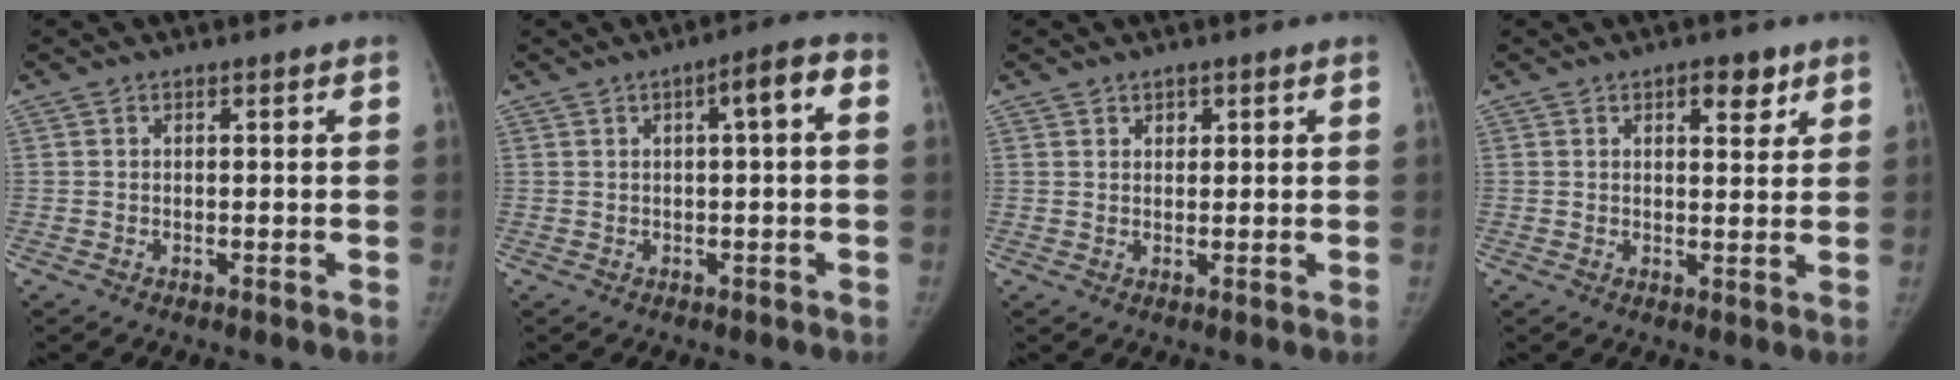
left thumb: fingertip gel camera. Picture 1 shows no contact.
{"total": 4.9, "force": [0.8, 1.1, 4.7], "torque": [-0.066, 0.023, 0.007]}
{"total": 1.3, "force": [0.8, 1.0, 0.2], "torque": [0.011, -0.006, 0.011]}
{"total": 4.8, "force": [2.7, 2.3, 3.2], "torque": [-0.024, -0.012, 0.036]}